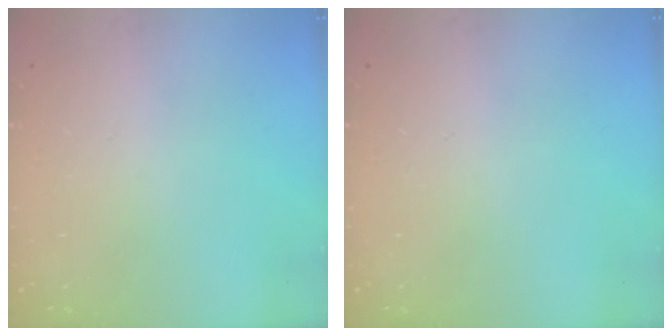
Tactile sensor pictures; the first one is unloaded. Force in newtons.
{"total": 0.0}